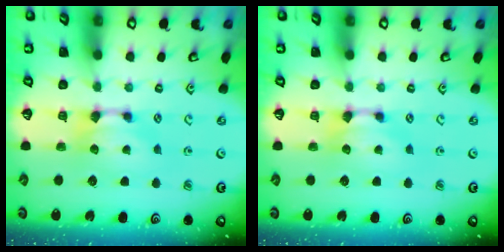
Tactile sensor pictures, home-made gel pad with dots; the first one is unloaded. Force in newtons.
{"total": 0.0}